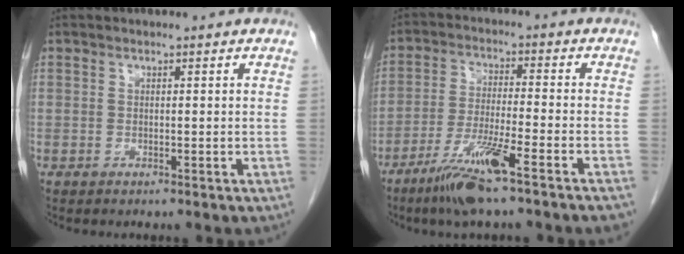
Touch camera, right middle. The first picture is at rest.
{"total": 10.2, "force": [-6.5, -0.3, 7.8], "torque": [-0.151, -0.025, -0.118]}